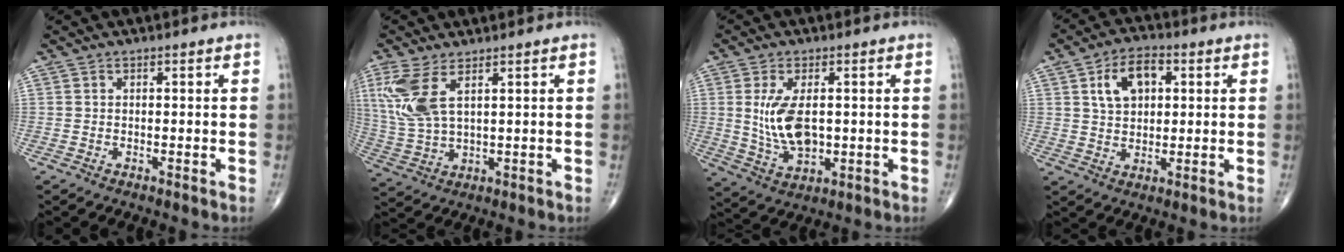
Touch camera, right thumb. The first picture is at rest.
{"total": 9.3, "force": [3.9, 3.6, 7.6], "torque": [-0.192, -0.010, 0.091]}
{"total": 9.5, "force": [0.8, 4.9, 8.0], "torque": [-0.154, -0.014, 0.026]}
{"total": 8.6, "force": [2.7, 5.4, 6.2], "torque": [-0.090, 0.003, 0.044]}